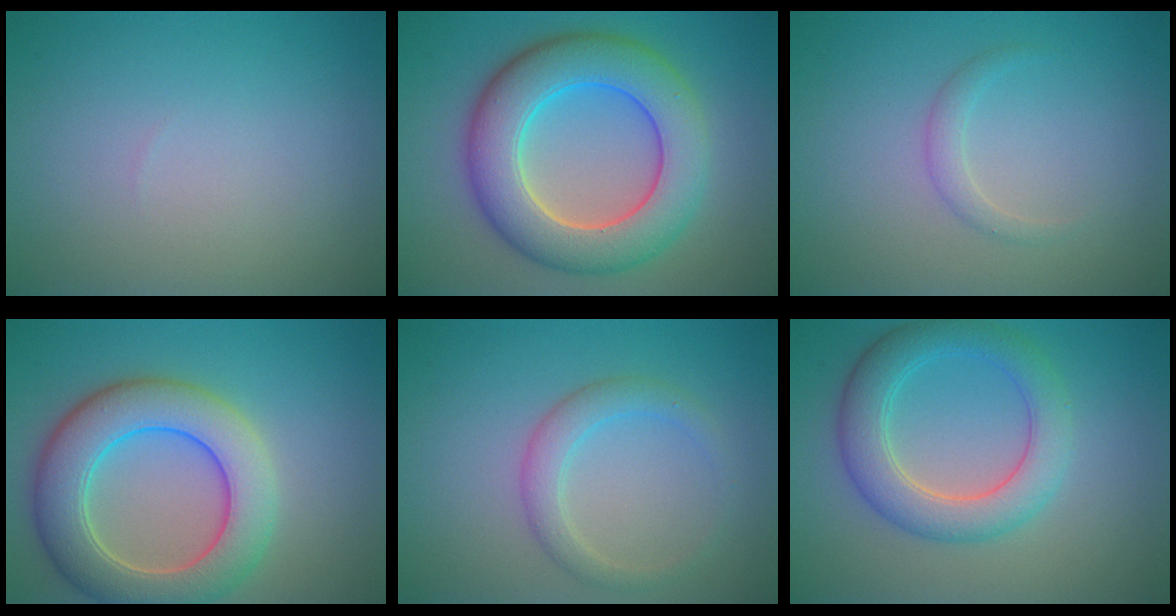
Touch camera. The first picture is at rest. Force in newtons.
{"total": 9.3, "press": 9.3, "slide": 0.5}
{"total": 1.2, "press": 1.2, "slide": 0.0}
{"total": 8.3, "press": 8.3, "slide": 0.5}
{"total": 2.7, "press": 2.6, "slide": 0.2}
{"total": 5.1, "press": 5.1, "slide": 0.2}